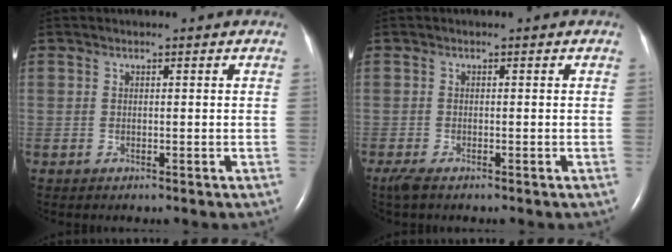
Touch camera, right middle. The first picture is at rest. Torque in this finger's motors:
{"motor_torque": [0.62, -0.62, 0.24, 0.07]}